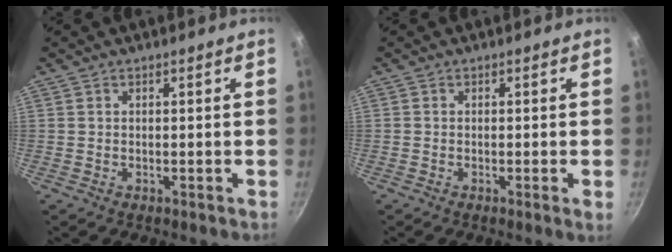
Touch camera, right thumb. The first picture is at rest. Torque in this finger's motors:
{"motor_torque": [-0.06, 0.11, -0.28, 0.15, 0.08]}